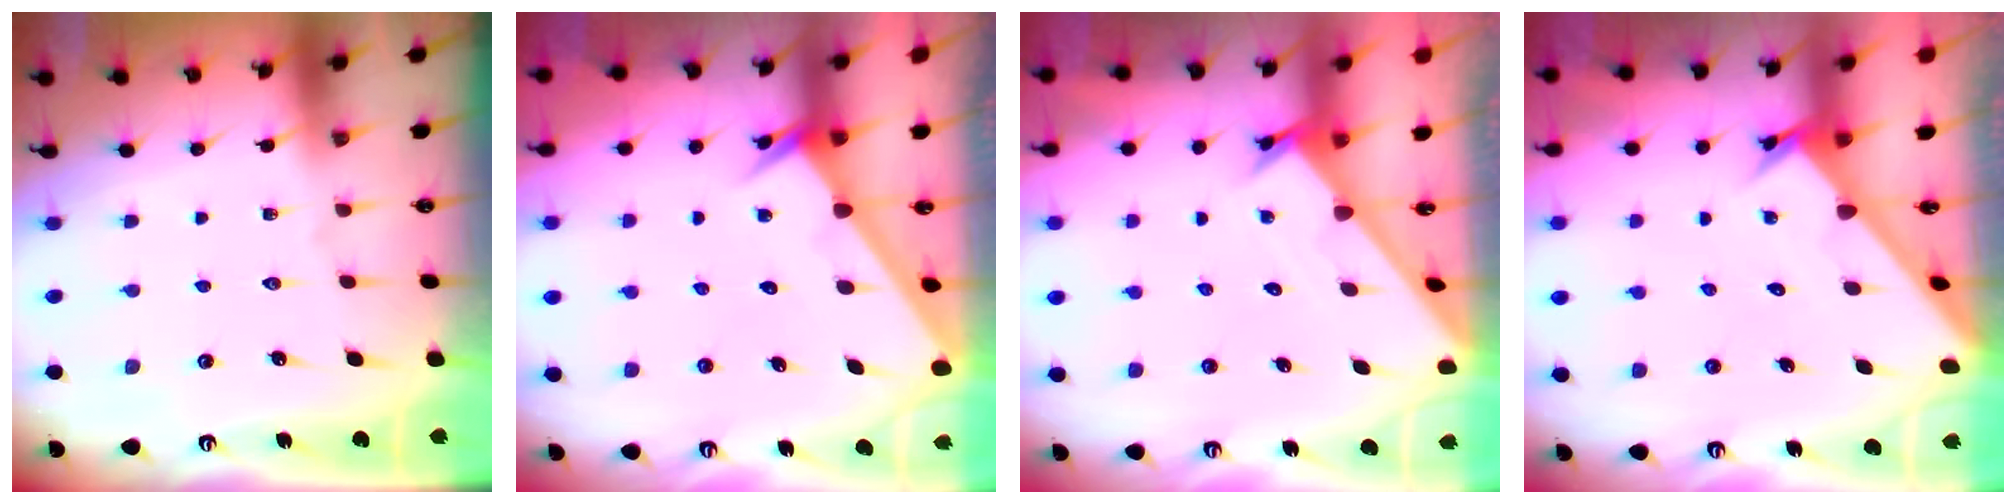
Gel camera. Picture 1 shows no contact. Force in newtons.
{"total": 2.5, "press": 2.5, "slide": 0.0}
{"total": 1.6, "press": 1.6, "slide": 0.1}
{"total": 2.3, "press": 2.3, "slide": 0.1}